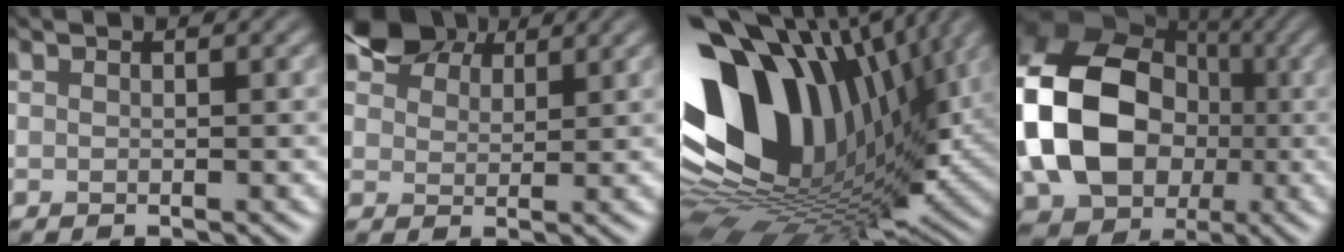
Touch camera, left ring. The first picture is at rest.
{"total": 5.0, "force": [3.5, 3.0, 2.1], "torque": [-0.046, 0.012, 0.053]}
{"total": 17.0, "force": [3.7, 10.9, 12.5], "torque": [-0.248, 0.023, 0.050]}
{"total": 14.5, "force": [-1.8, 11.4, 8.7], "torque": [-0.187, 0.002, -0.051]}